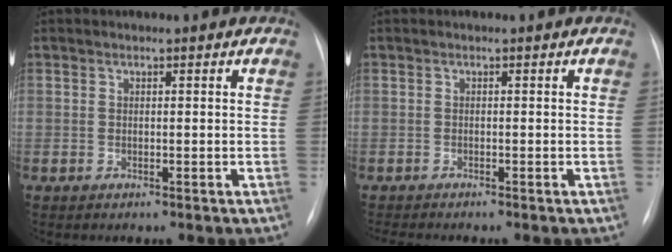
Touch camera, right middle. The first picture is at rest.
{"total": 2.6, "force": [-2.4, -0.4, 1.0], "torque": [-0.014, -0.008, -0.036]}